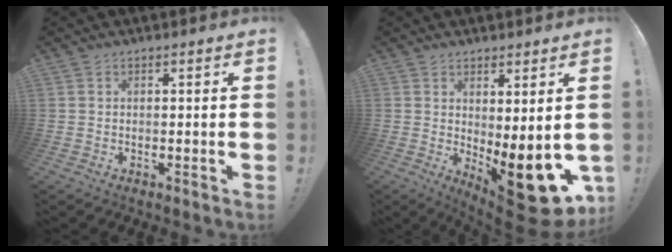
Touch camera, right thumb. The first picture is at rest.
{"total": 13.9, "force": [-4.1, 3.7, 12.8], "torque": [-0.126, -0.006, -0.052]}